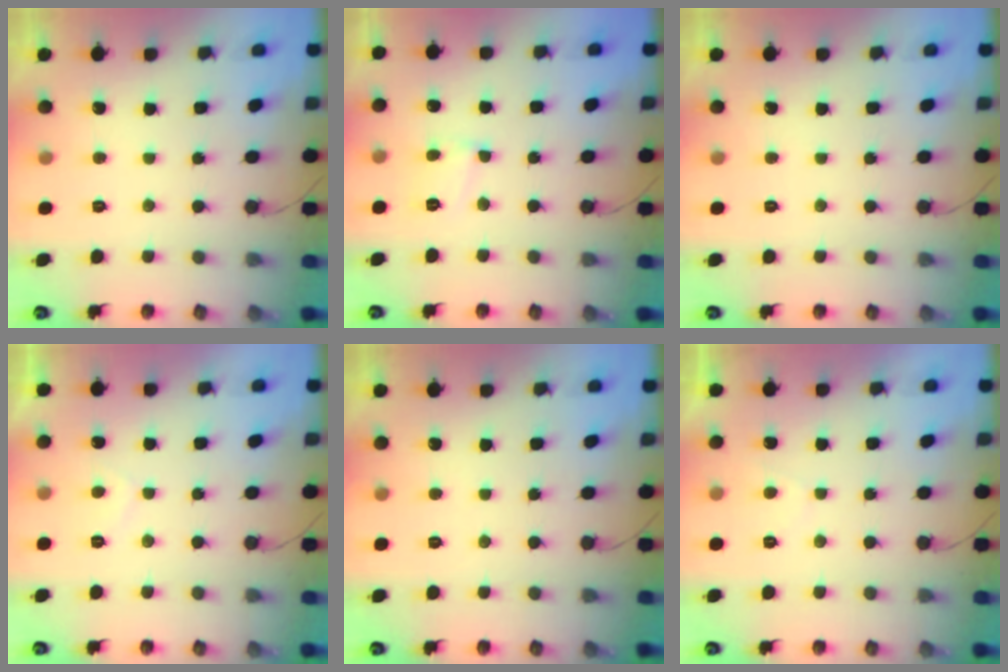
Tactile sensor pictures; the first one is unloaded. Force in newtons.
{"total": 4.3, "press": 4.3, "slide": 0.4}
{"total": 0.0}
{"total": 0.9, "press": 0.6, "slide": 0.7}
{"total": 0.0}
{"total": 1.0, "press": 0.8, "slide": 0.6}